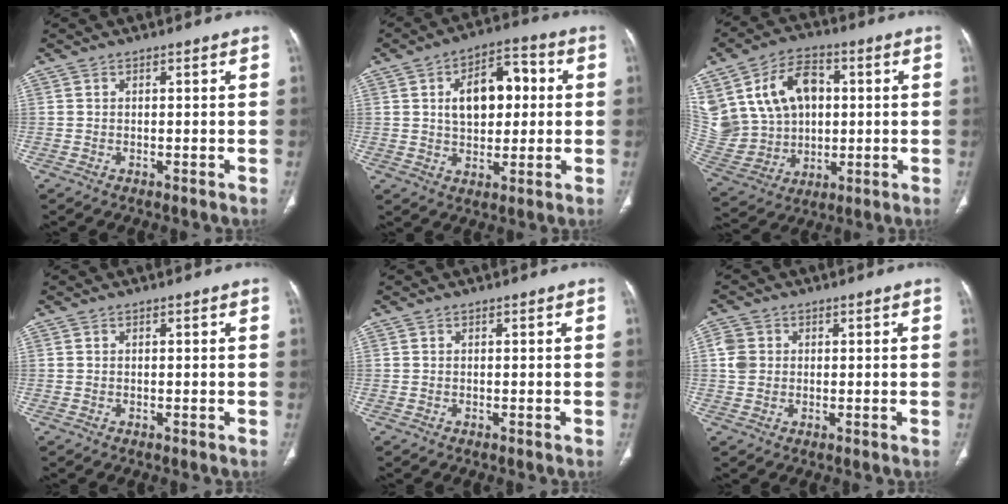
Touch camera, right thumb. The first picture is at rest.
{"total": 12.4, "force": [2.1, 7.6, 9.7], "torque": [-0.119, 0.018, 0.029]}
{"total": 23.0, "force": [5.6, 17.5, 13.8], "torque": [-0.278, 0.026, 0.125]}
{"total": 0.0}
{"total": 0.0}
{"total": 3.7, "force": [0.5, 3.3, 1.5], "torque": [-0.021, 0.003, 0.008]}